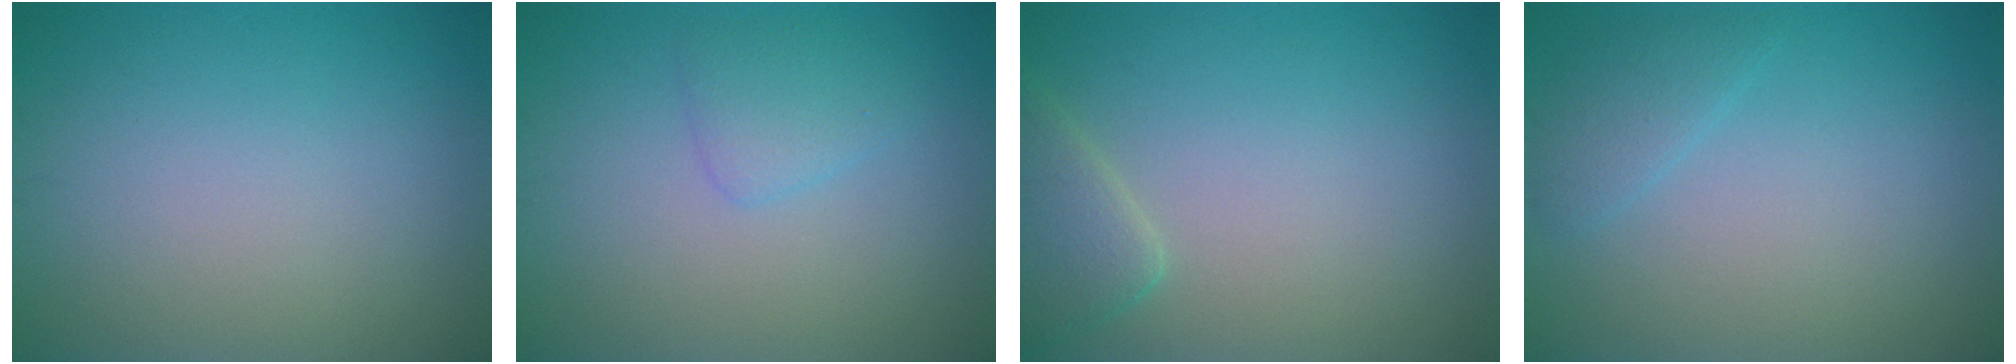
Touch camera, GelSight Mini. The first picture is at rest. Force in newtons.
{"total": 1.8, "press": 1.8, "slide": 0.1}
{"total": 2.8, "press": 2.8, "slide": 0.2}
{"total": 1.5, "press": 1.5, "slide": 0.1}